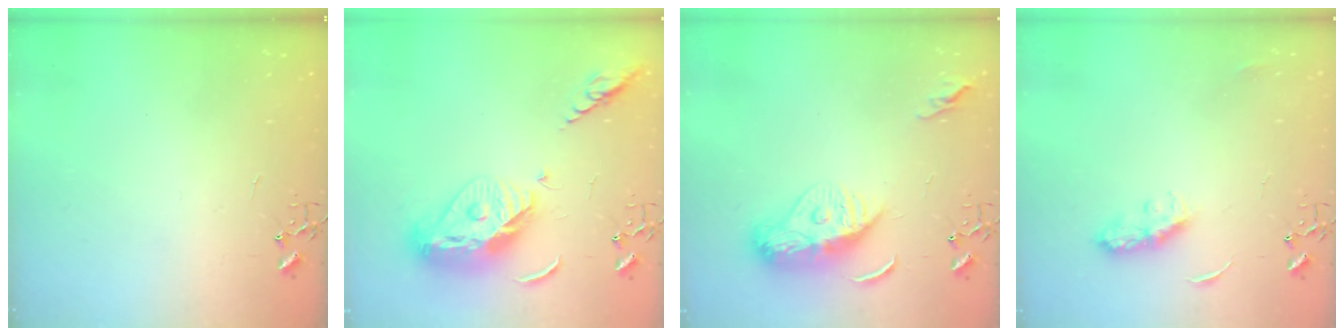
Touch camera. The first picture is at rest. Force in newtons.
{"total": 15.9, "press": 15.8, "slide": 1.5}
{"total": 11.6, "press": 11.6, "slide": 0.9}
{"total": 7.2, "press": 7.2, "slide": 0.3}